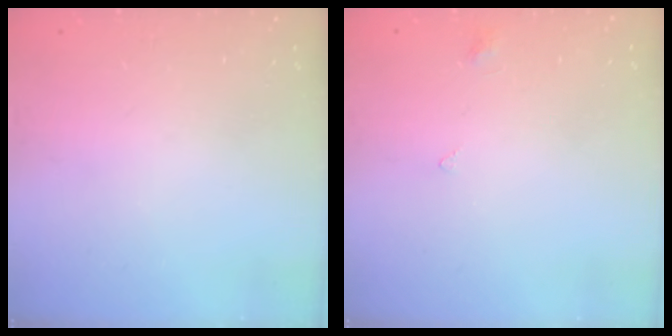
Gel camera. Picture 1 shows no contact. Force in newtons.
{"total": 2.5, "press": 2.4, "slide": 0.5}